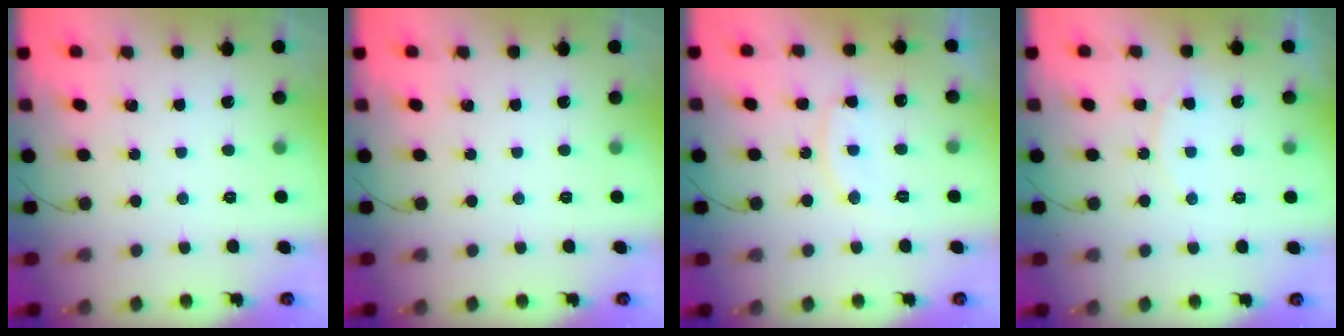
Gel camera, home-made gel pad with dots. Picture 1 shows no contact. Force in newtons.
{"total": 0.0}
{"total": 10.0, "press": 9.9, "slide": 0.5}
{"total": 6.2, "press": 6.2, "slide": 0.6}